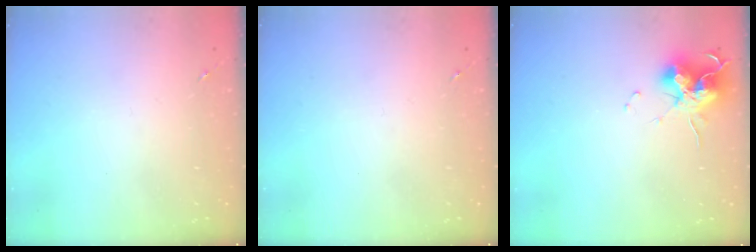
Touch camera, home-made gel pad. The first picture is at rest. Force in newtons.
{"total": 0.0}
{"total": 14.3, "press": 14.2, "slide": 1.4}